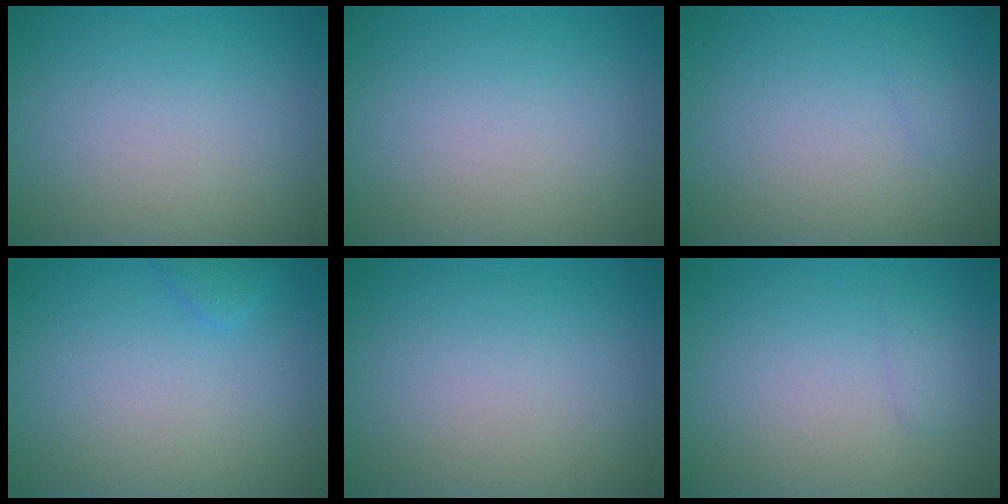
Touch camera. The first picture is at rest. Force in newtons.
{"total": 0.0}
{"total": 0.5, "press": 0.5, "slide": 0.0}
{"total": 1.6, "press": 1.6, "slide": 0.2}
{"total": 0.0}
{"total": 0.9, "press": 0.9, "slide": 0.1}